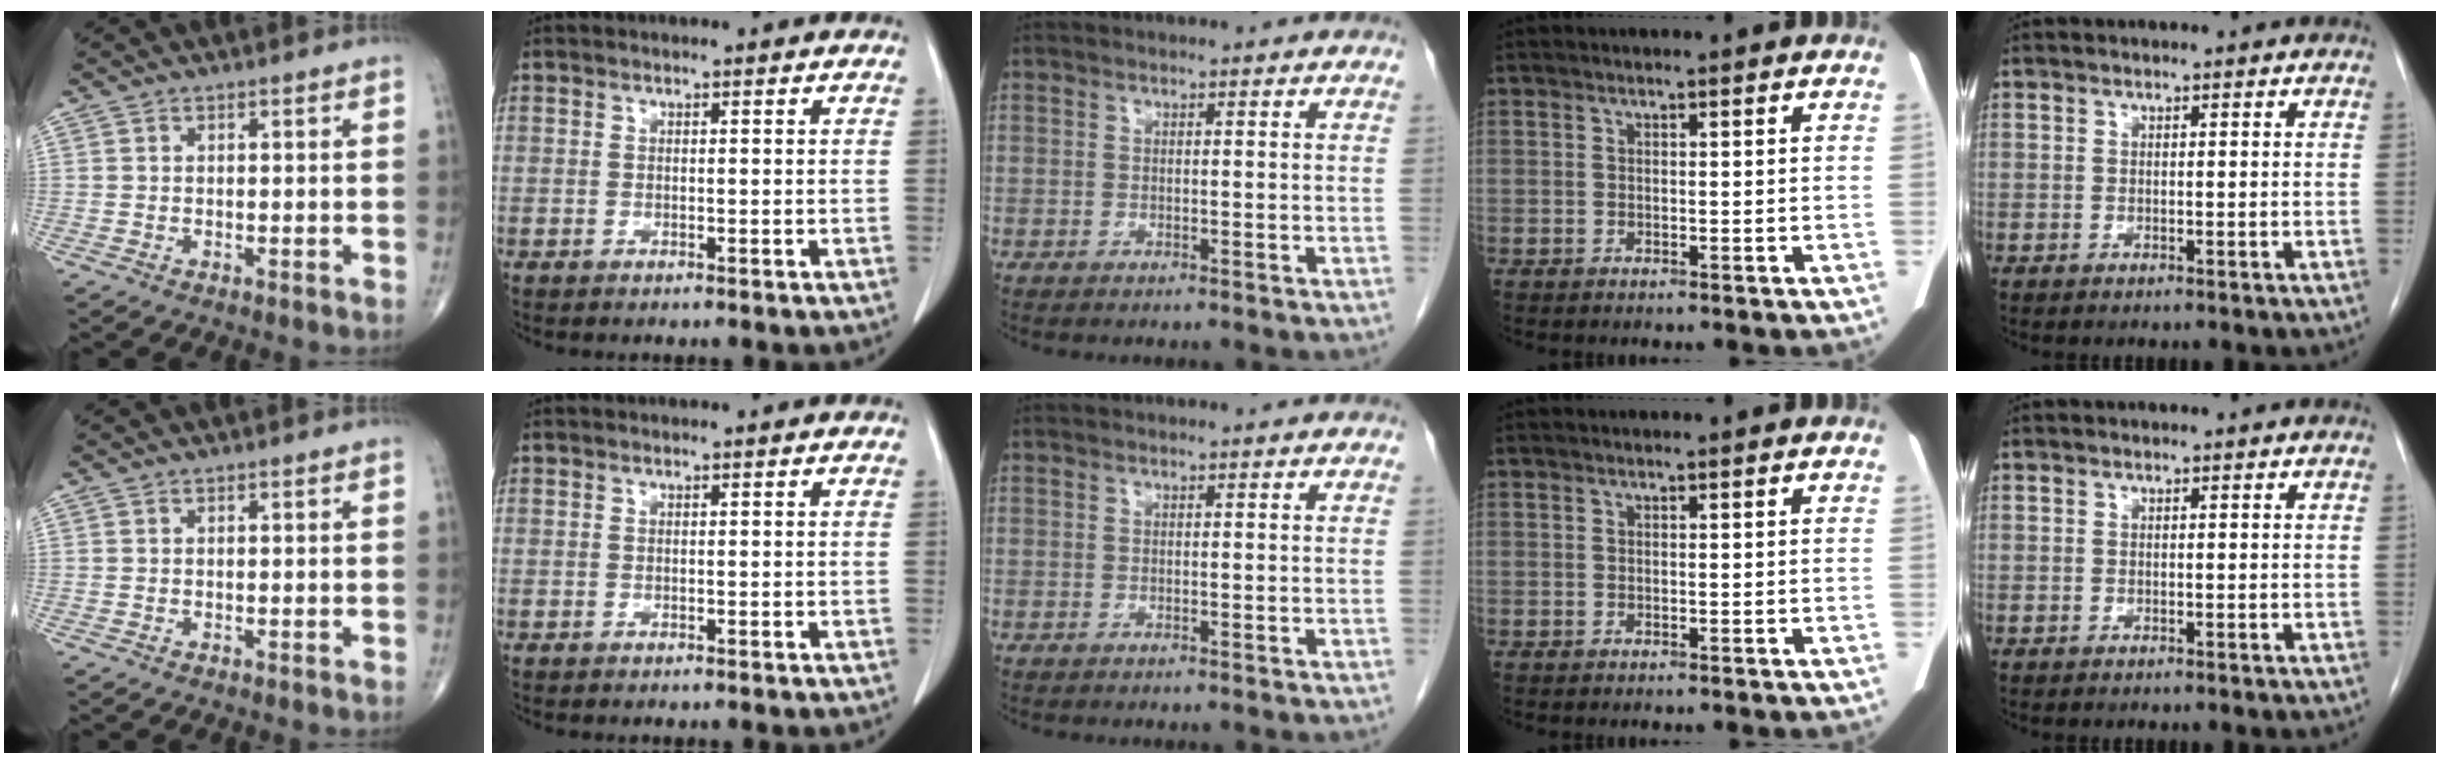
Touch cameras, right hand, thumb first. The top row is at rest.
{}